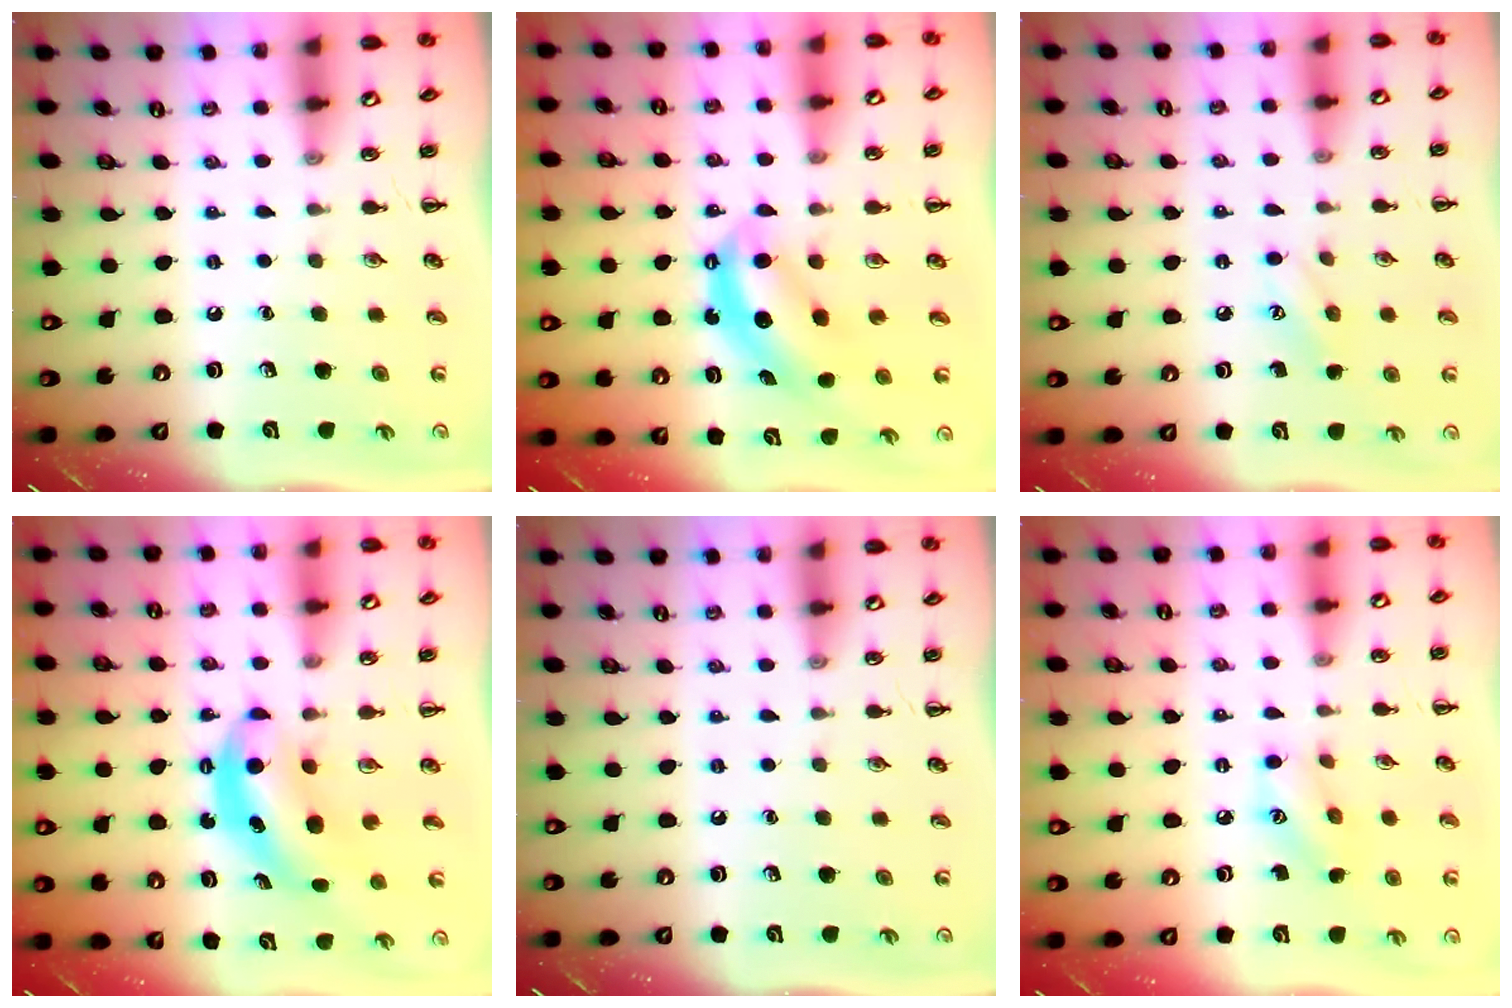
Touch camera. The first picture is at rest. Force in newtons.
{"total": 6.0, "press": 6.0, "slide": 0.8}
{"total": 8.1, "press": 7.9, "slide": 2.0}
{"total": 5.5, "press": 5.4, "slide": 0.8}
{"total": 0.0}
{"total": 7.8, "press": 7.7, "slide": 0.6}